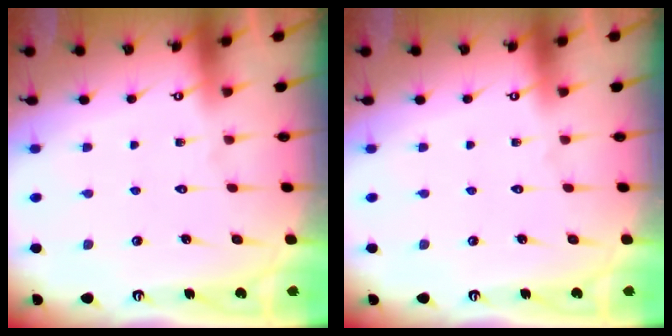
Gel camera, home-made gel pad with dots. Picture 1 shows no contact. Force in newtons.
{"total": 0.0}